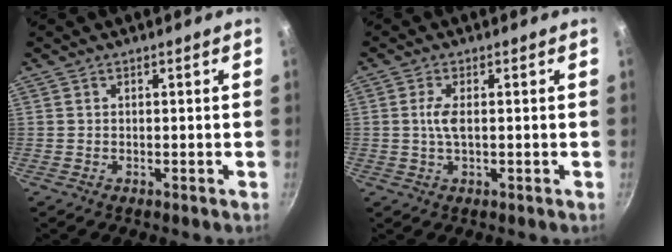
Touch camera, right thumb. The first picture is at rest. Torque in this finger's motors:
{"motor_torque": [0.80, 0.58, 0.78, -0.14, 0.01]}